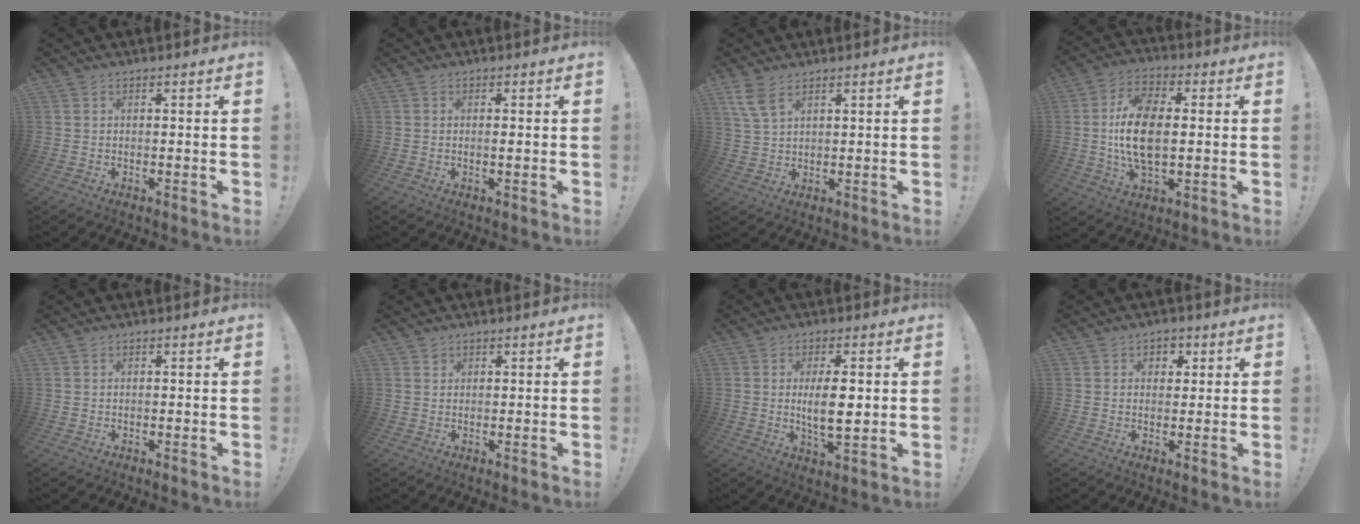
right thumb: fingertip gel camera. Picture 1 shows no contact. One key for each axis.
{"total": 1.1, "fx": -0.1, "fy": -0.2, "fz": 1.1, "tx": -0.011, "ty": -0.004, "tz": -0.004}
{"total": 5.8, "fx": 3.5, "fy": 2.3, "fz": 4.0, "tx": -0.079, "ty": -0.009, "tz": 0.069}
{"total": 14.1, "fx": 0.2, "fy": 7.8, "fz": 11.7, "tx": -0.220, "ty": 0.003, "tz": 0.003}
{"total": 0.0}
{"total": 1.1, "fx": 0.8, "fy": 0.7, "fz": 0.1, "tx": 0.000, "ty": -0.001, "tz": 0.016}
{"total": 8.6, "fx": 0.8, "fy": 2.7, "fz": 8.1, "tx": -0.142, "ty": -0.016, "tz": 0.006}
{"total": 3.4, "fx": 1.0, "fy": 3.1, "fz": 0.9, "tx": -0.009, "ty": 0.001, "tz": 0.016}